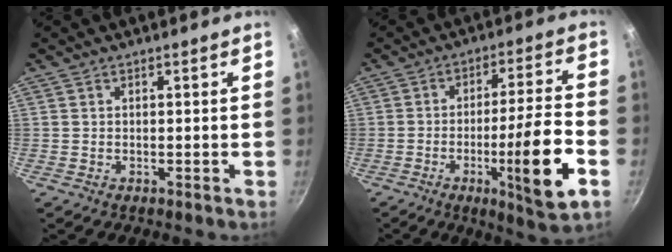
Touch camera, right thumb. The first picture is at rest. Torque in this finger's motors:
{"motor_torque": [3.17, 1.84, 2.06, -0.71, 0.68]}